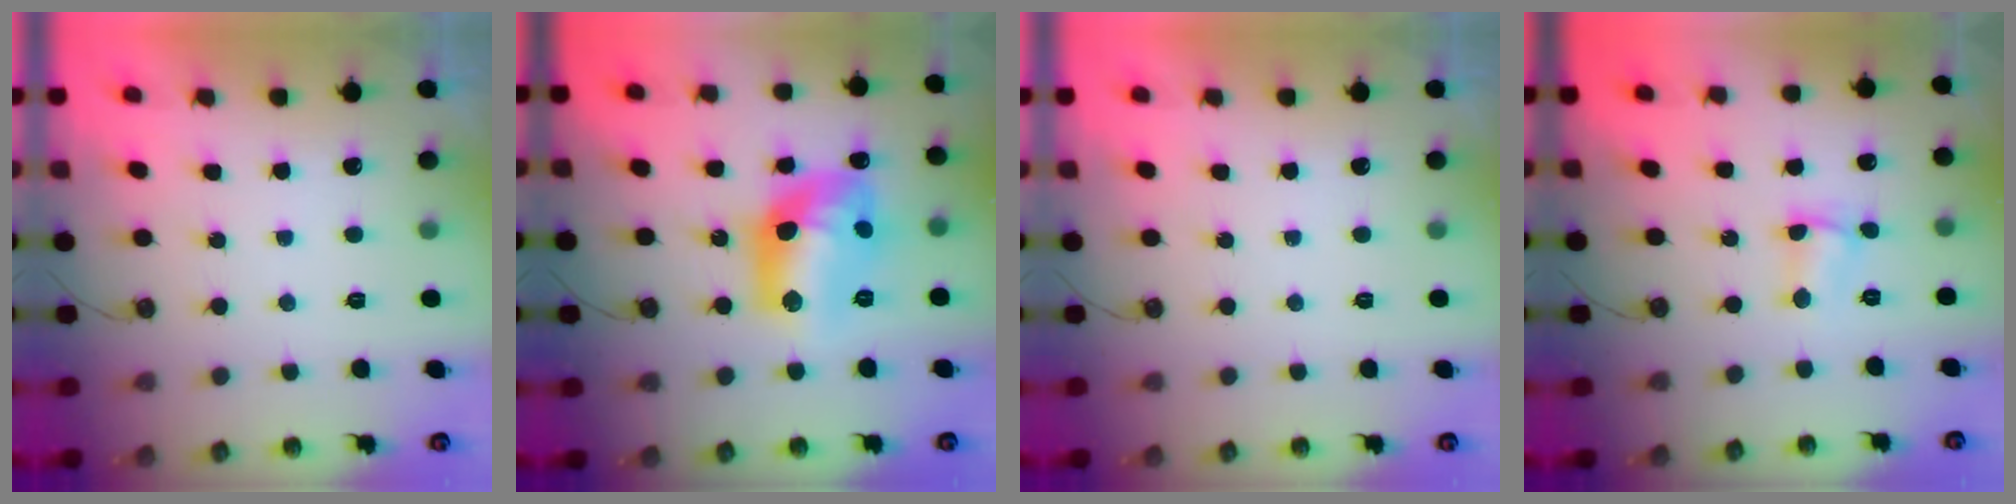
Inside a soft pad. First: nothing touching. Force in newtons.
{"total": 15.2, "press": 15.1, "slide": 1.1}
{"total": 0.0}
{"total": 2.6, "press": 2.3, "slide": 1.1}